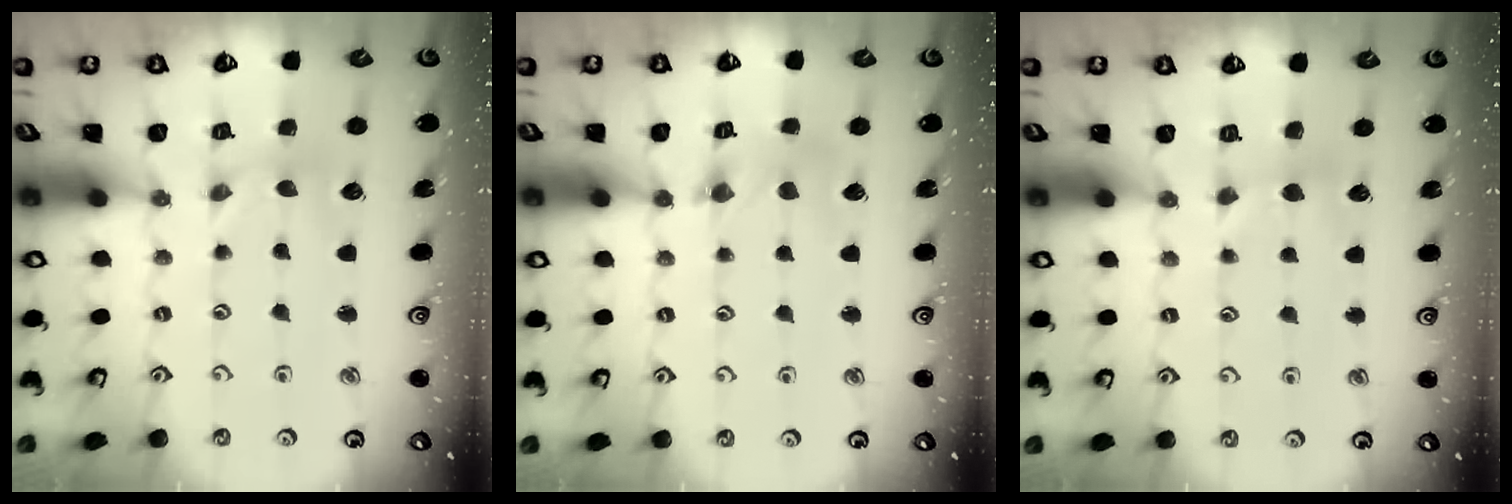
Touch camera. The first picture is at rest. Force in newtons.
{"total": 2.4, "press": 2.4, "slide": 0.4}
{"total": 2.9, "press": 2.9, "slide": 0.4}